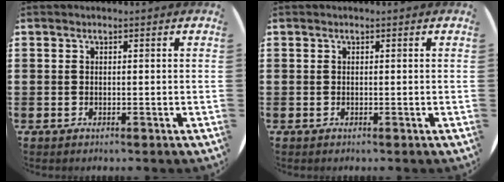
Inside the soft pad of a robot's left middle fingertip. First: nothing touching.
{"total": 0.0}